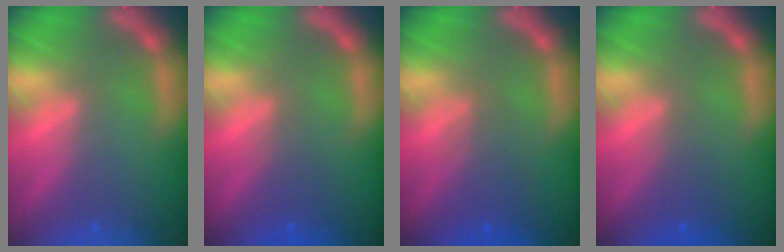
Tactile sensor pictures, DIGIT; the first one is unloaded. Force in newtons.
{"total": 2.0}
{"total": 3.0}
{"total": 2.0}